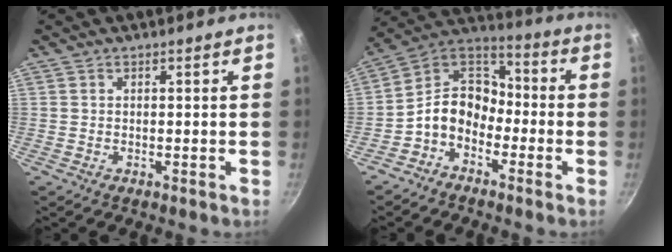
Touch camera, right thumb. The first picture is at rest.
{"total": 10.5, "force": [-4.3, 7.7, 5.7], "torque": [-0.072, 0.067, -0.111]}